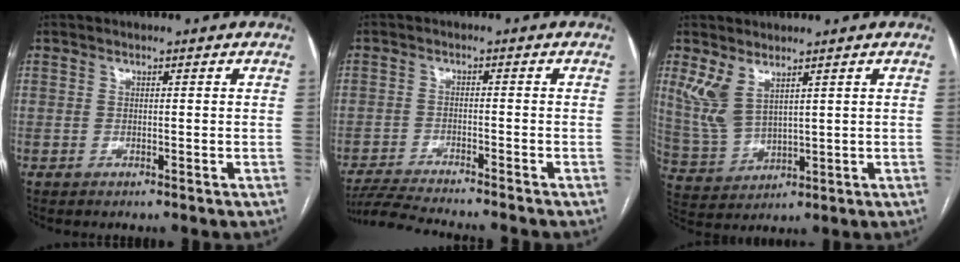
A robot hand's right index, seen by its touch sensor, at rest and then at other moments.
{"total": 10.2, "force": [-9.4, -0.3, 3.9], "torque": [-0.062, -0.014, -0.153]}
{"total": 6.4, "force": [3.7, 2.9, 4.4], "torque": [-0.109, 0.000, 0.090]}